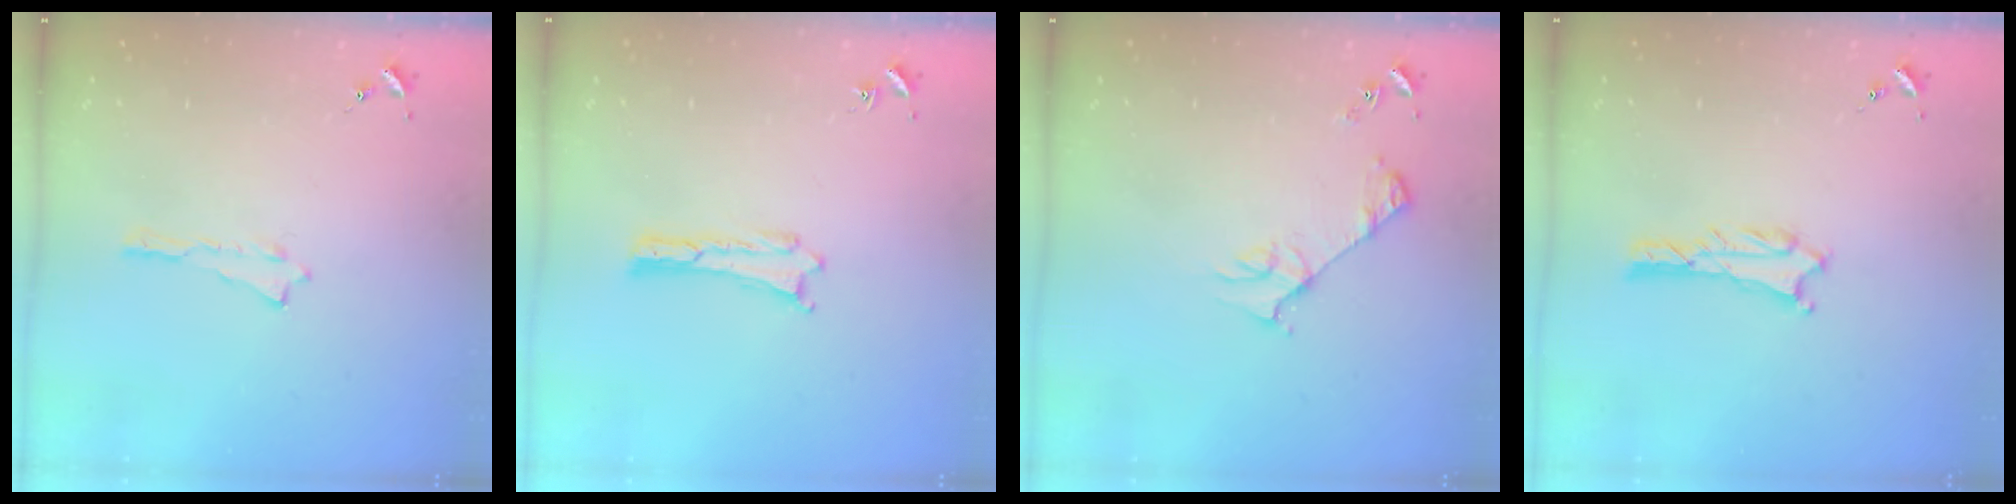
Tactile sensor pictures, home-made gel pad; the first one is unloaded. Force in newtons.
{"total": 0.0}
{"total": 3.8, "press": 3.7, "slide": 0.4}
{"total": 1.3, "press": 1.3, "slide": 0.3}